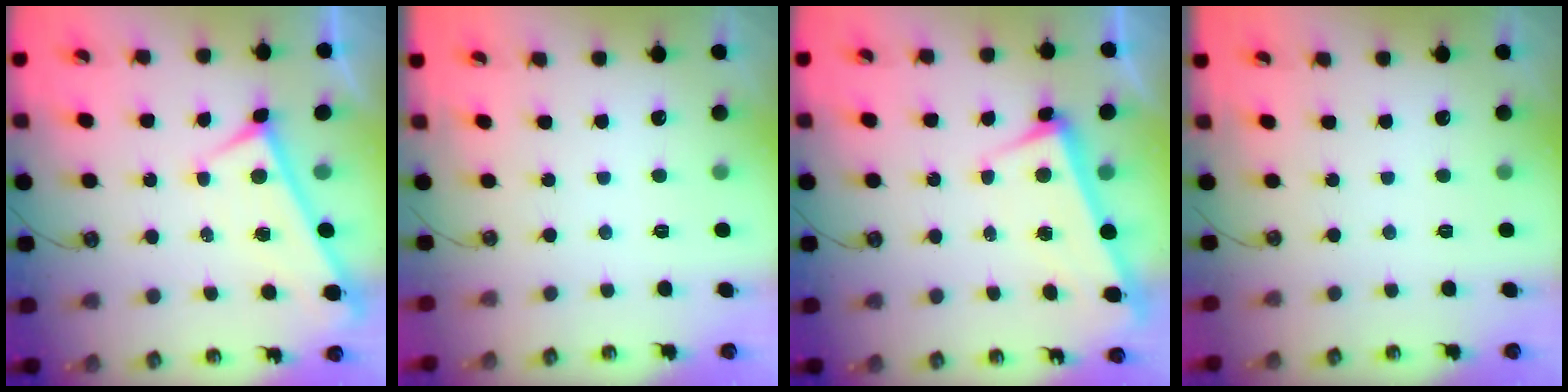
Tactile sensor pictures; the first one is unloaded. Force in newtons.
{"total": 0.0}
{"total": 3.1, "press": 3.0, "slide": 0.8}
{"total": 0.0}